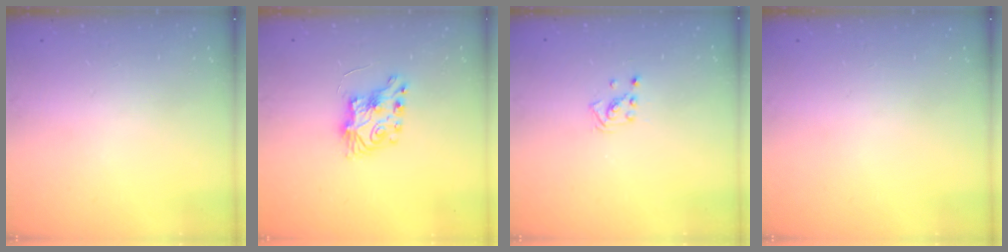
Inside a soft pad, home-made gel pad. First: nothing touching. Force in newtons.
{"total": 7.5, "press": 7.5, "slide": 0.2}
{"total": 1.9, "press": 1.9, "slide": 0.1}
{"total": 0.0}